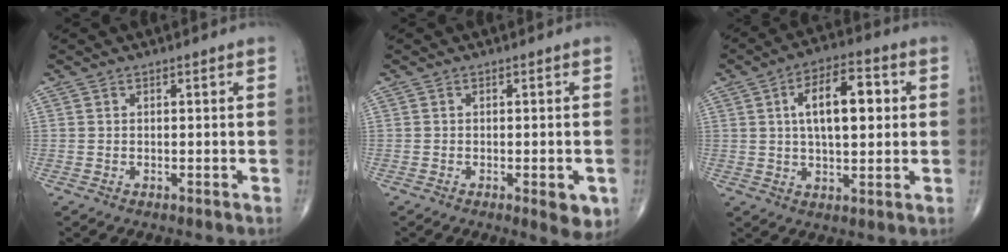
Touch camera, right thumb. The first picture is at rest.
{"total": 4.6, "force": [-1.6, 1.6, 4.0], "torque": [-0.036, -0.005, -0.018]}
{"total": 12.7, "force": [2.4, 5.9, 10.9], "torque": [-0.158, 0.011, 0.037]}